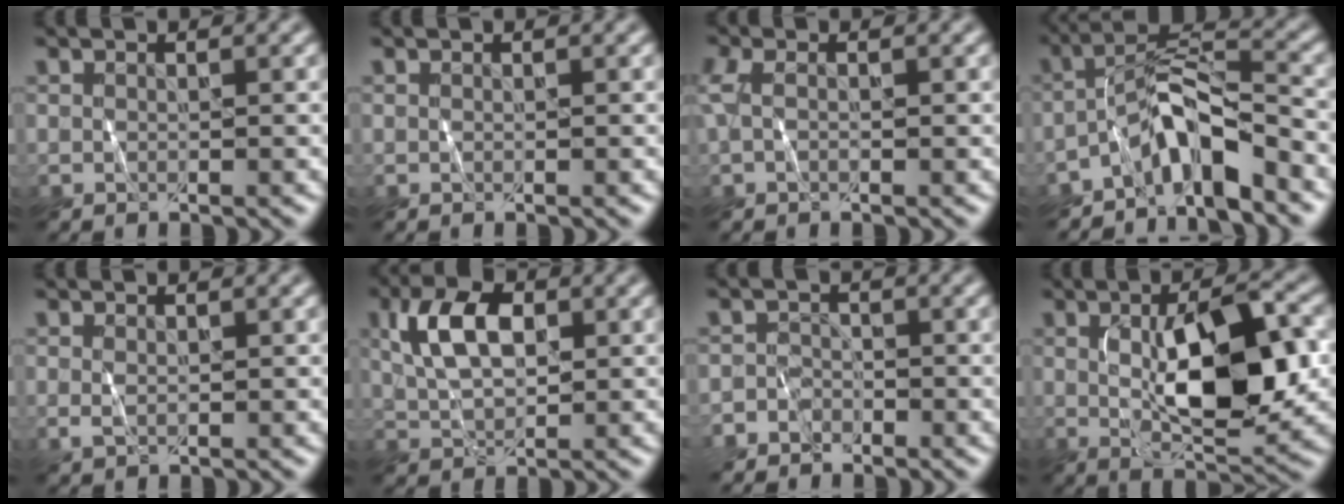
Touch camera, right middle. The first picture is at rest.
{"total": 0.0}
{"total": 1.5, "force": [0.2, 0.8, 1.2], "torque": [-0.041, 0.010, 0.001]}
{"total": 5.3, "force": [-3.6, 1.3, 3.6], "torque": [-0.062, 0.022, -0.069]}
{"total": 0.8, "force": [0.3, 0.4, 0.6], "torque": [-0.019, 0.005, 0.006]}
{"total": 5.2, "force": [1.7, 3.1, 3.9], "torque": [-0.081, 0.015, 0.030]}
{"total": 1.3, "force": [-1.0, 0.7, -0.4], "torque": [0.012, 0.013, -0.019]}
{"total": 8.9, "force": [0.4, 3.3, 8.3], "torque": [-0.131, 0.006, 0.015]}